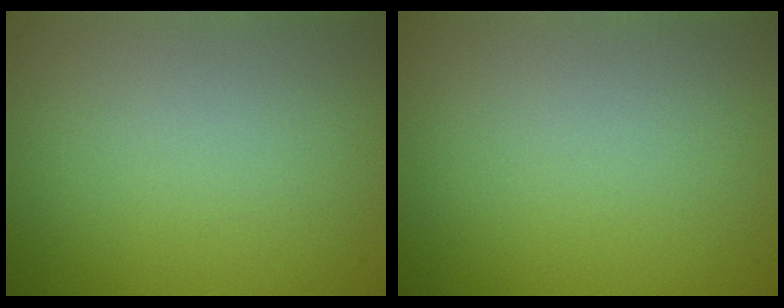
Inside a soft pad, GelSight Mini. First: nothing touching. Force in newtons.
{"total": 0.0}